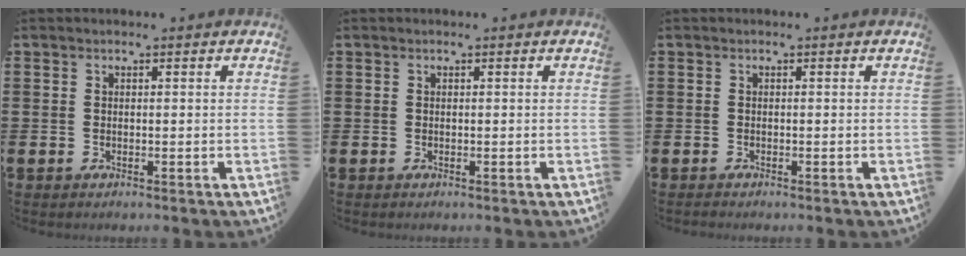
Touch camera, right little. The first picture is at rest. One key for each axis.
{"total": 0.0}
{"total": 0.0}